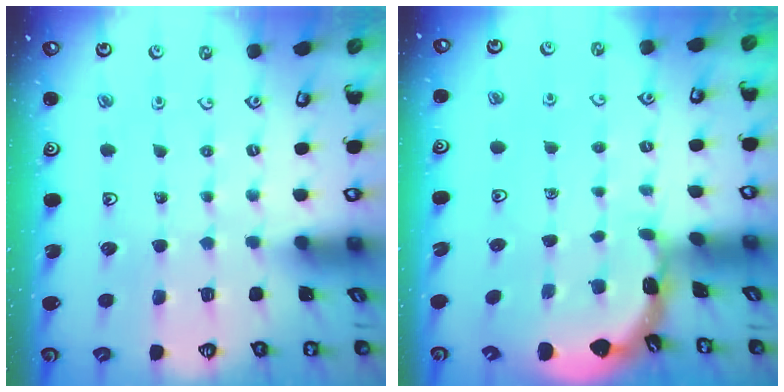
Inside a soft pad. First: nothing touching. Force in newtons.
{"total": 1.6, "press": 1.6, "slide": 0.1}